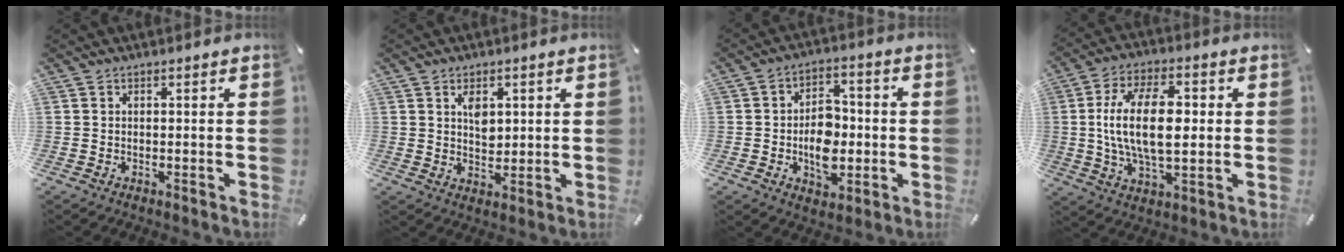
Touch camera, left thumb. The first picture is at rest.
{"total": 4.7, "force": [1.9, 3.2, 2.9], "torque": [-0.039, -0.007, 0.029]}
{"total": 10.2, "force": [-1.6, 7.3, 7.0], "torque": [-0.109, 0.003, -0.029]}
{"total": 15.8, "force": [1.4, 8.1, 13.5], "torque": [-0.267, 0.003, 0.018]}